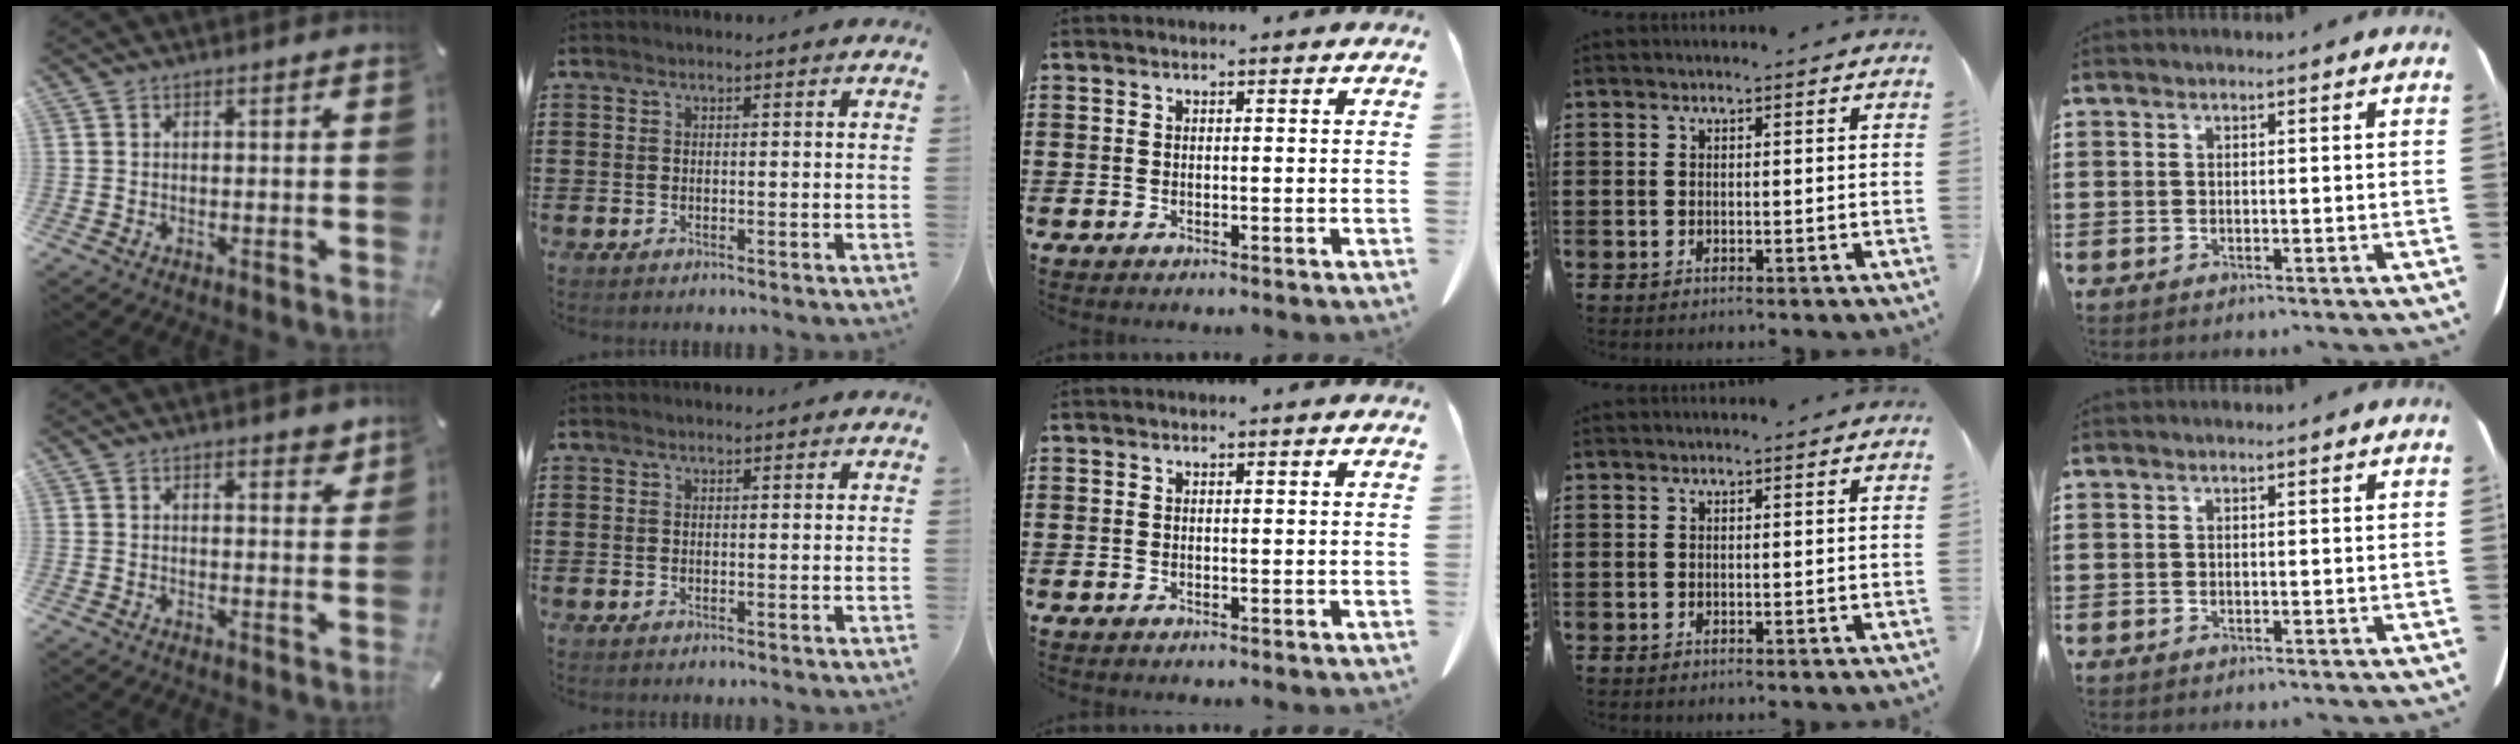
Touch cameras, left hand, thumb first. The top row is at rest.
{"thumb": {"total": 2.6, "force": [2.0, 1.2, 1.2], "torque": [-0.004, -0.012, 0.031]}}